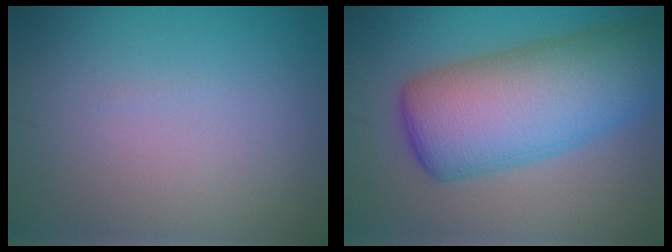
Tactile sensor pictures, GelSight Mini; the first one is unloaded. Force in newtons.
{"total": 11.3, "press": 11.2, "slide": 0.4}